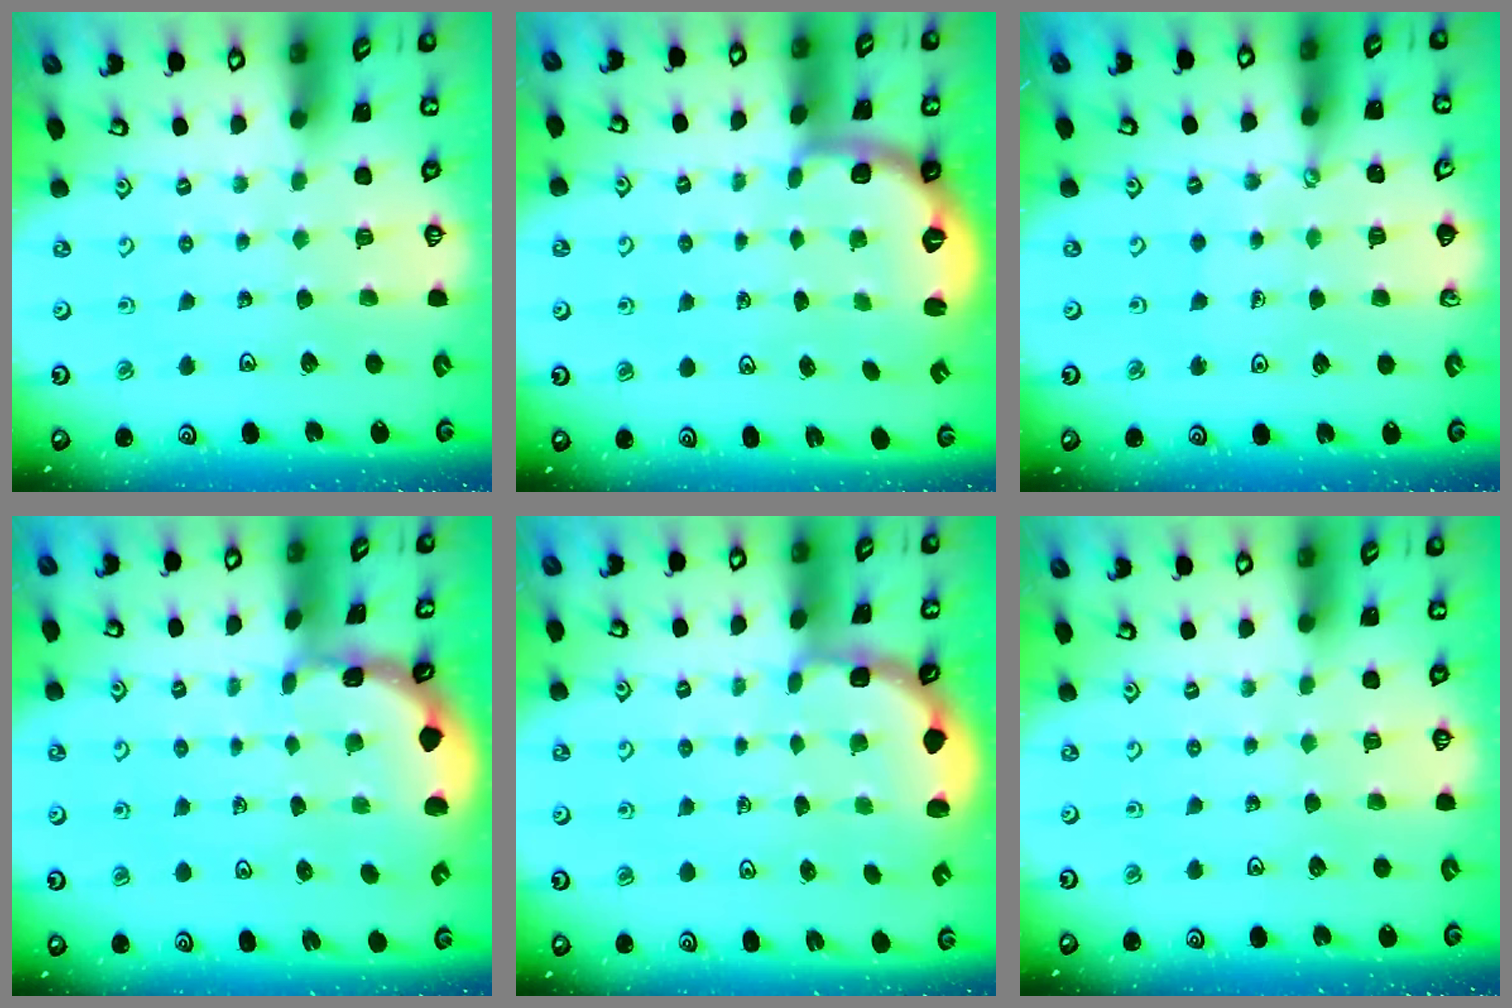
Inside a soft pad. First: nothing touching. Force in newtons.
{"total": 2.5, "press": 1.9, "slide": 1.6}
{"total": 0.6, "press": 0.6, "slide": 0.1}
{"total": 1.0, "press": 1.0, "slide": 0.0}
{"total": 2.4, "press": 1.7, "slide": 1.6}
{"total": 0.0}